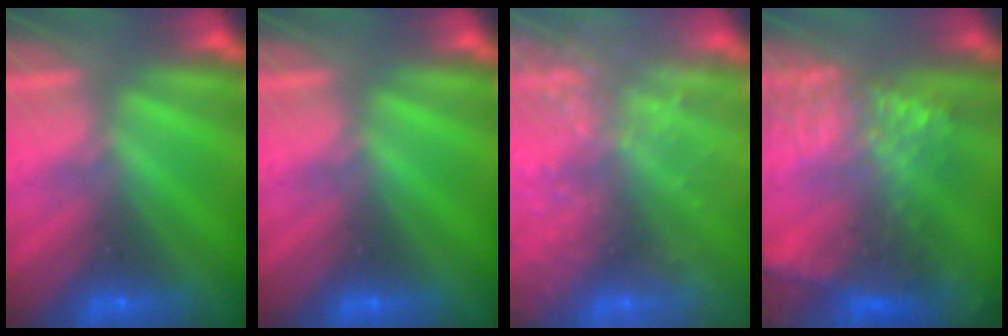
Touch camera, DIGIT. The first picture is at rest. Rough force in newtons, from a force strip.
{"total": 0.0}
{"total": 6.0}
{"total": 8.5}